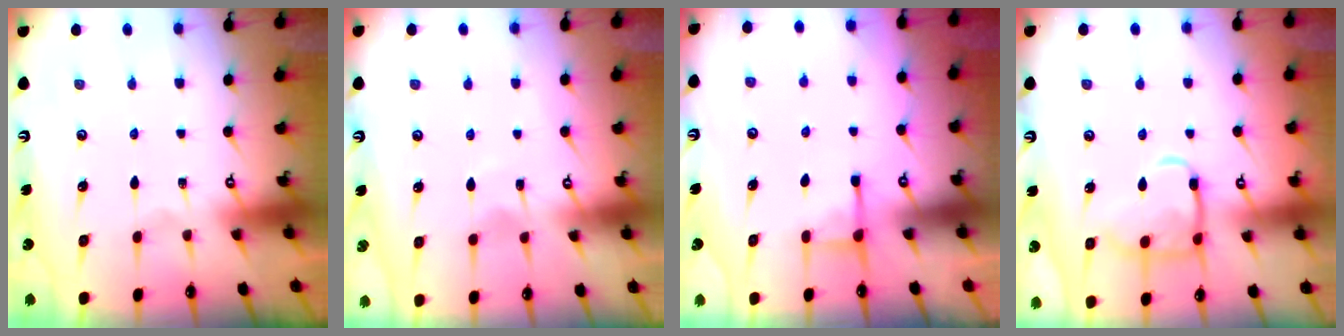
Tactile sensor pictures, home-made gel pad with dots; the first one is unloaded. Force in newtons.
{"total": 3.5, "press": 3.4, "slide": 0.5}
{"total": 2.9, "press": 2.8, "slide": 0.5}
{"total": 13.8, "press": 13.8, "slide": 1.1}